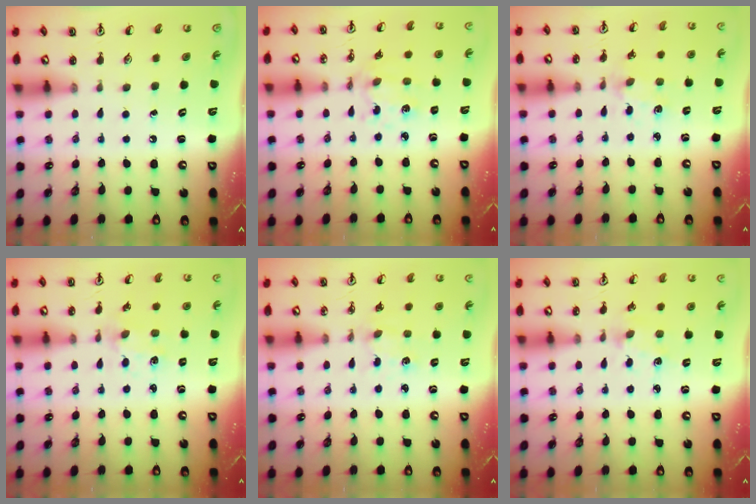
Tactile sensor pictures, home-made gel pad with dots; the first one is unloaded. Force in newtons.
{"total": 2.4, "press": 2.4, "slide": 0.5}
{"total": 2.0, "press": 2.0, "slide": 0.4}
{"total": 1.2, "press": 1.2, "slide": 0.3}
{"total": 1.2, "press": 1.2, "slide": 0.2}
{"total": 1.8, "press": 1.8, "slide": 0.3}